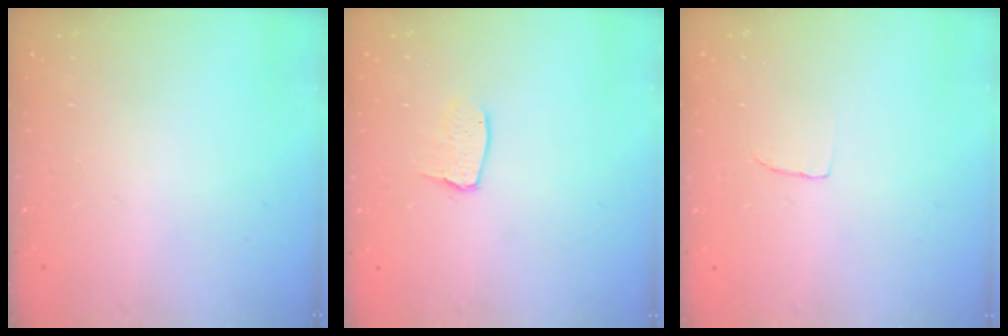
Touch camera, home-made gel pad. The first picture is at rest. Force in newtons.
{"total": 3.0, "press": 3.0, "slide": 0.2}
{"total": 3.1, "press": 3.0, "slide": 0.3}